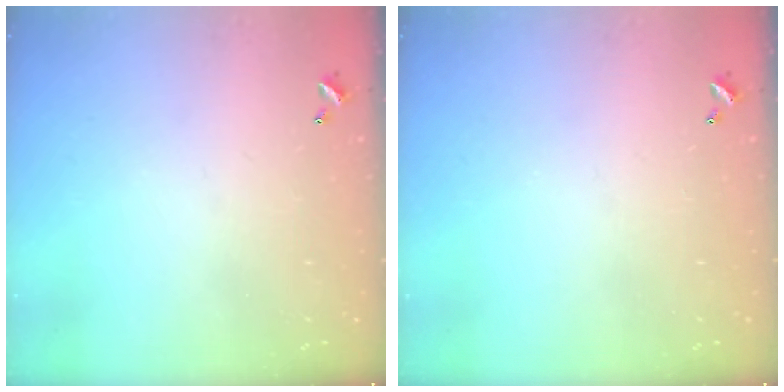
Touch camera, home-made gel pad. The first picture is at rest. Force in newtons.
{"total": 0.0}